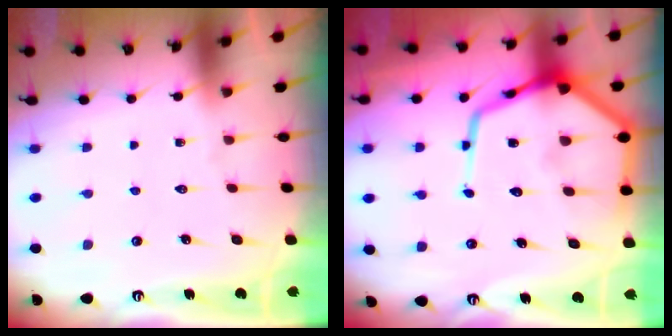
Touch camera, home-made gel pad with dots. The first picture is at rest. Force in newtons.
{"total": 17.9, "press": 17.8, "slide": 1.8}